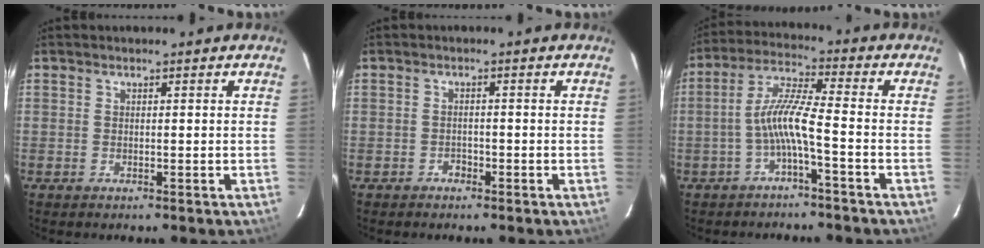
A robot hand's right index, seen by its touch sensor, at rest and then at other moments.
{"total": 1.3, "force": [-1.0, 0.8, 0.2], "torque": [-0.003, 0.004, -0.015]}
{"total": 6.9, "force": [-2.8, 0.0, 6.4], "torque": [-0.146, 0.015, -0.053]}